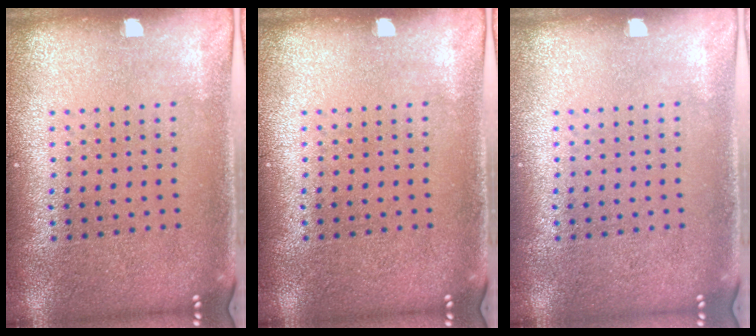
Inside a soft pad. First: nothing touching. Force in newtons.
{"total": 0.0}
{"total": 0.0}